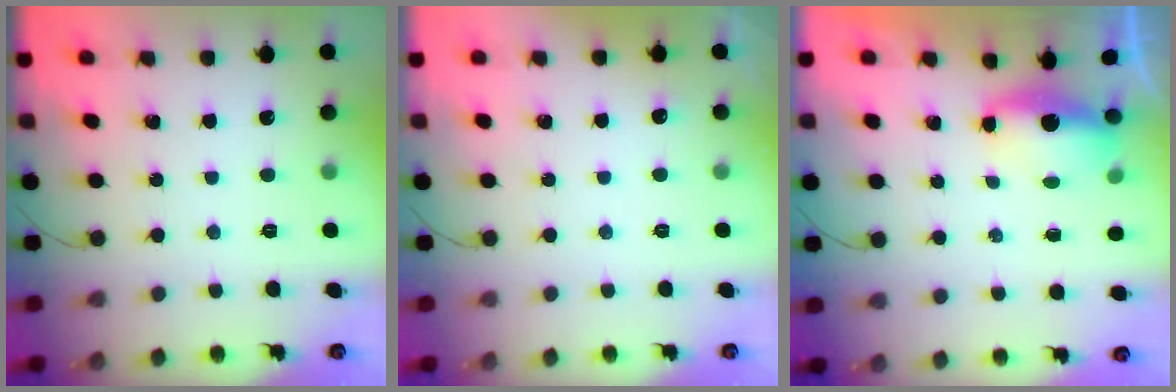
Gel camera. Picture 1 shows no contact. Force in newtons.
{"total": 7.2, "press": 2.0, "slide": 6.9}
{"total": 7.3, "press": 5.5, "slide": 4.7}